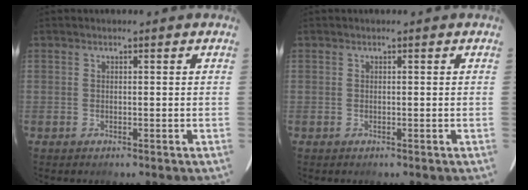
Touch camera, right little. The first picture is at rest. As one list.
[{"total": 0.0}]